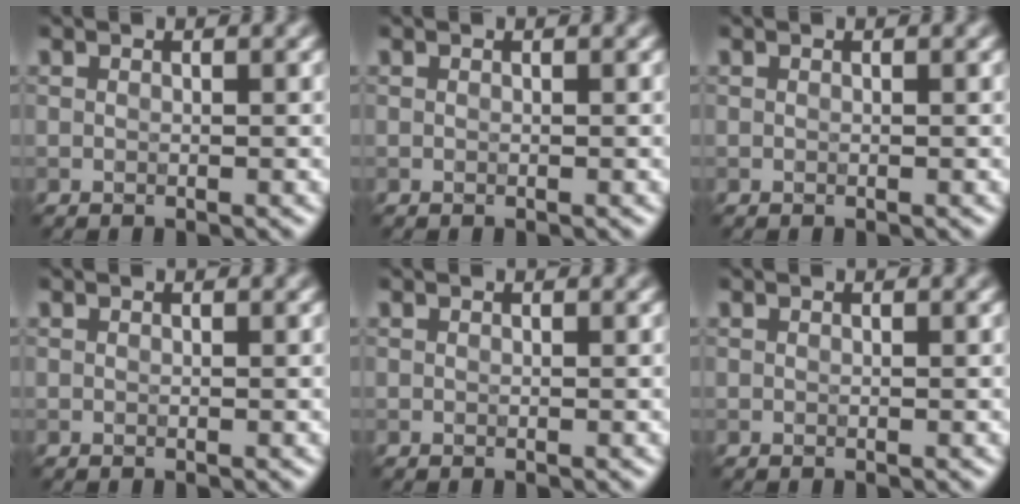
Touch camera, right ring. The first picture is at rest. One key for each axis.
{"total": 0.0}
{"total": 0.0}
{"total": 0.0}
{"total": 0.0}
{"total": 0.0}